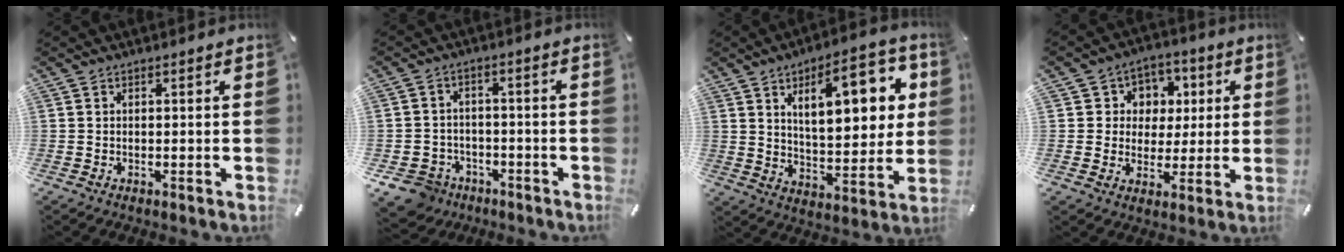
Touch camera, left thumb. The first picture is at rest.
{"total": 7.4, "force": [-4.3, 5.8, 1.8], "torque": [-0.057, 0.030, -0.083]}
{"total": 18.7, "force": [7.3, 8.6, 14.9], "torque": [-0.210, -0.015, 0.113]}
{"total": 8.2, "force": [1.1, 7.9, 1.6], "torque": [-0.020, -0.005, 0.017]}